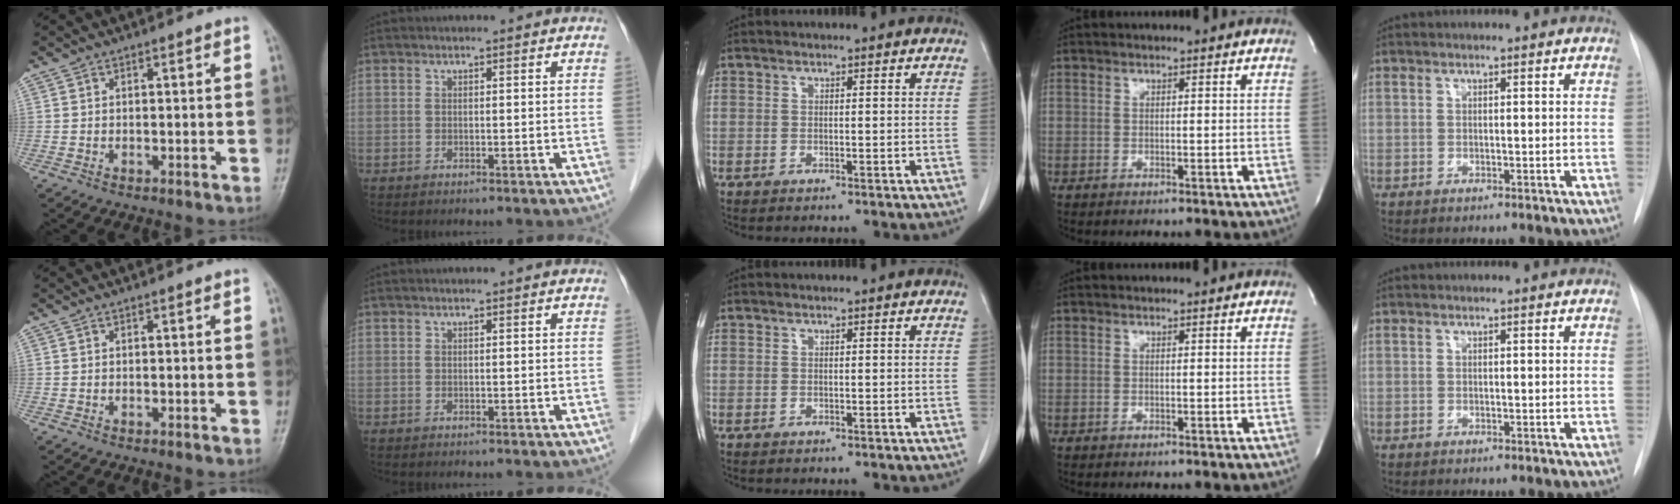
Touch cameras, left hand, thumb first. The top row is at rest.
{}